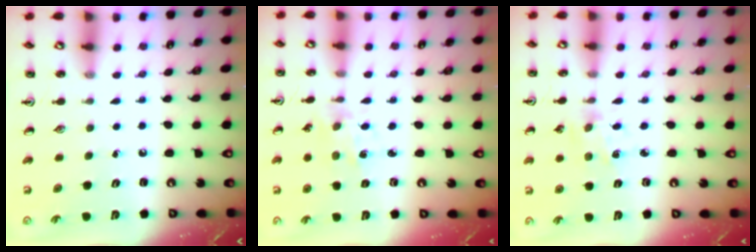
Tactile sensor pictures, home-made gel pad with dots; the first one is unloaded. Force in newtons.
{"total": 1.5, "press": 1.5, "slide": 0.1}
{"total": 2.6, "press": 2.6, "slide": 0.4}